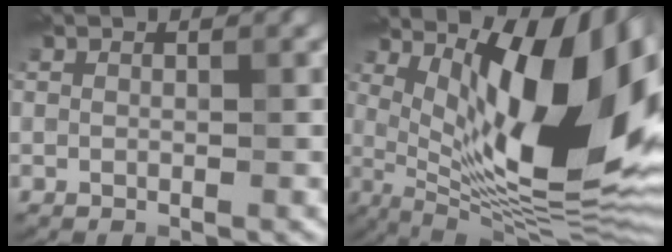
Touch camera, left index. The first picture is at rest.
{"total": 15.8, "force": [3.9, 5.4, 14.4], "torque": [-0.209, -0.017, 0.086]}